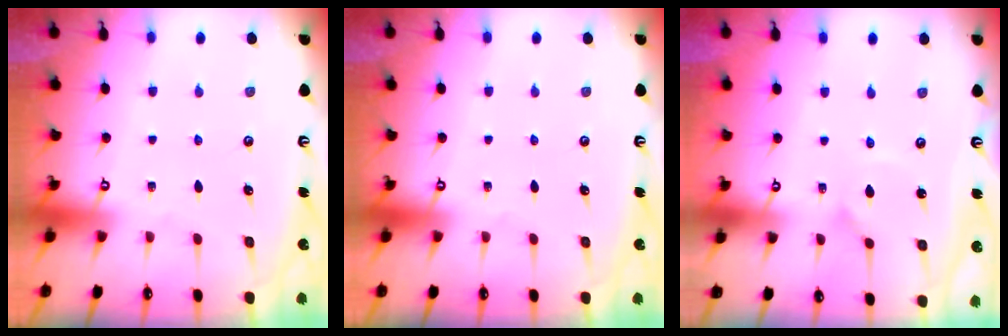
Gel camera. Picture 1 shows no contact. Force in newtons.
{"total": 0.0}
{"total": 0.9, "press": 0.9, "slide": 0.1}